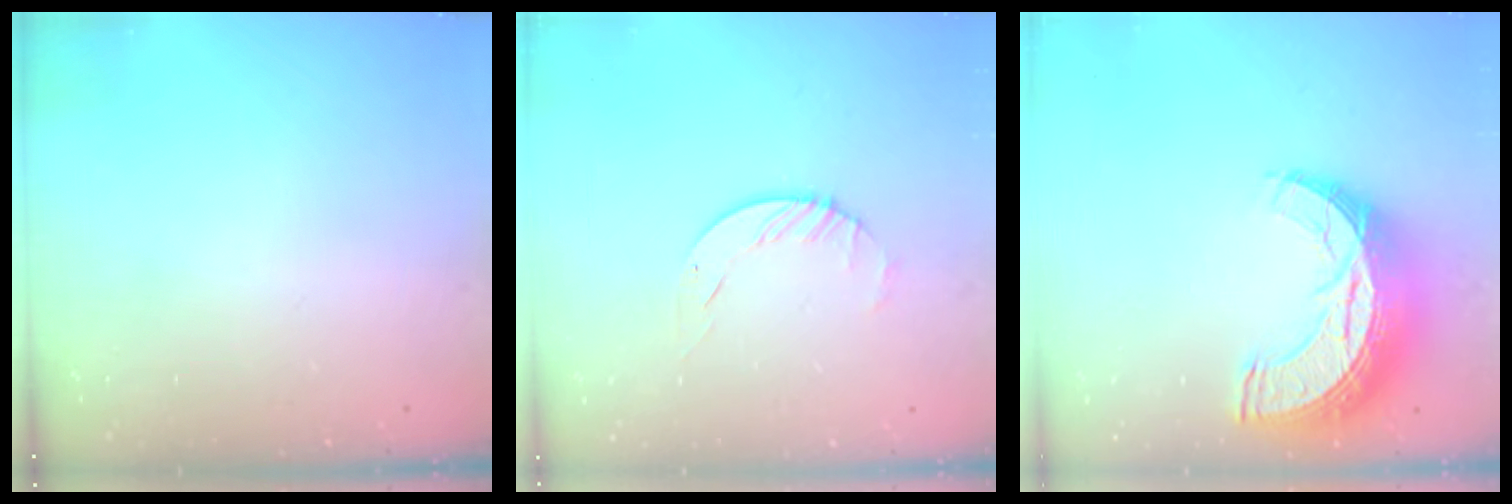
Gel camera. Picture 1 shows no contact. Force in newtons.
{"total": 2.5, "press": 2.5, "slide": 0.3}
{"total": 18.5, "press": 18.5, "slide": 1.0}